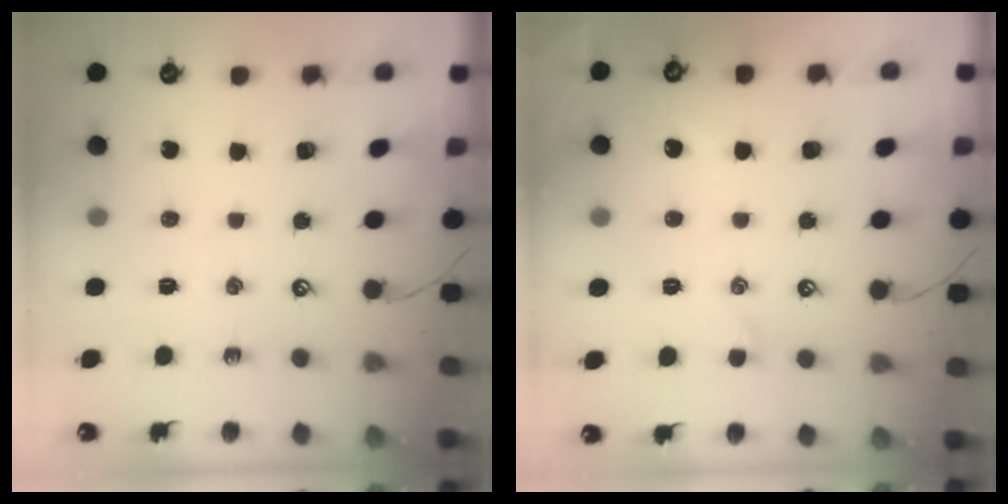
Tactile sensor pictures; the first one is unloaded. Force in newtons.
{"total": 0.5, "press": 0.2, "slide": 0.5}